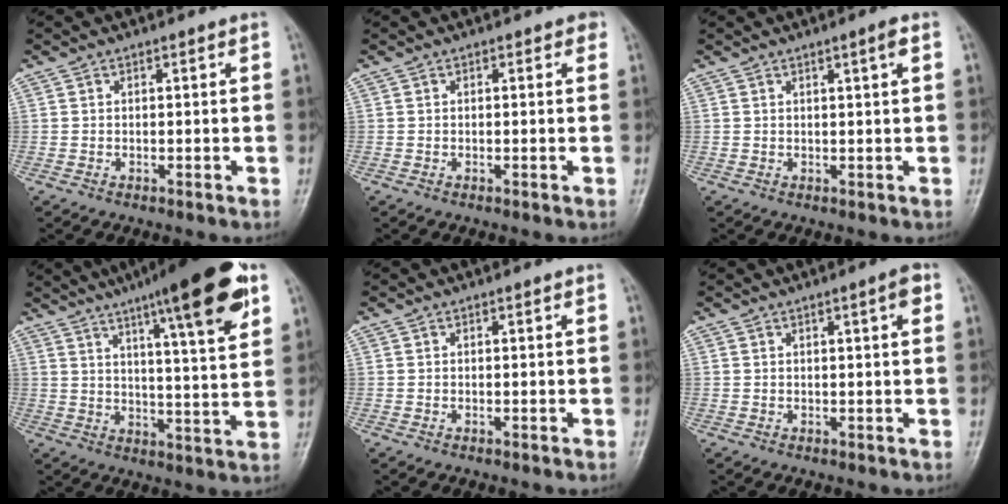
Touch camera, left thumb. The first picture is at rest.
{"total": 0.8, "force": [0.4, 0.5, 0.5], "torque": [0.002, 0.001, -0.002]}
{"total": 2.0, "force": [0.9, -0.2, 1.8], "torque": [-0.031, -0.004, 0.016]}
{"total": 19.4, "force": [10.8, 3.1, 15.8], "torque": [-0.213, -0.031, 0.157]}
{"total": 0.0}
{"total": 2.6, "force": [1.1, 0.2, 2.4], "torque": [-0.034, 0.000, 0.015]}